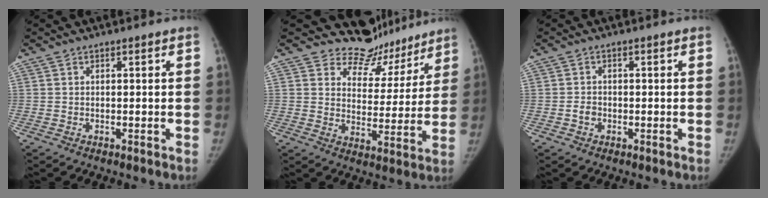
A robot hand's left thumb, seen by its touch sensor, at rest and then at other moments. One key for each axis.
{"total": 12.3, "fx": 11.0, "fy": 5.6, "fz": 0.5, "tx": 0.041, "ty": -0.089, "tz": 0.149}
{"total": 1.5, "fx": -0.5, "fy": 1.3, "fz": 0.7, "tx": -0.008, "ty": 0.004, "tz": -0.009}